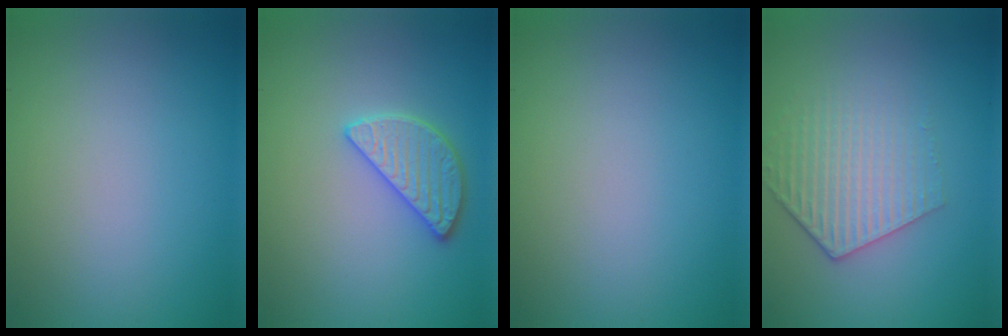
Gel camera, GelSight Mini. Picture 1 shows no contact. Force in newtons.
{"total": 2.8, "press": 2.8, "slide": 0.6}
{"total": 0.0}
{"total": 4.1, "press": 3.1, "slide": 2.7}